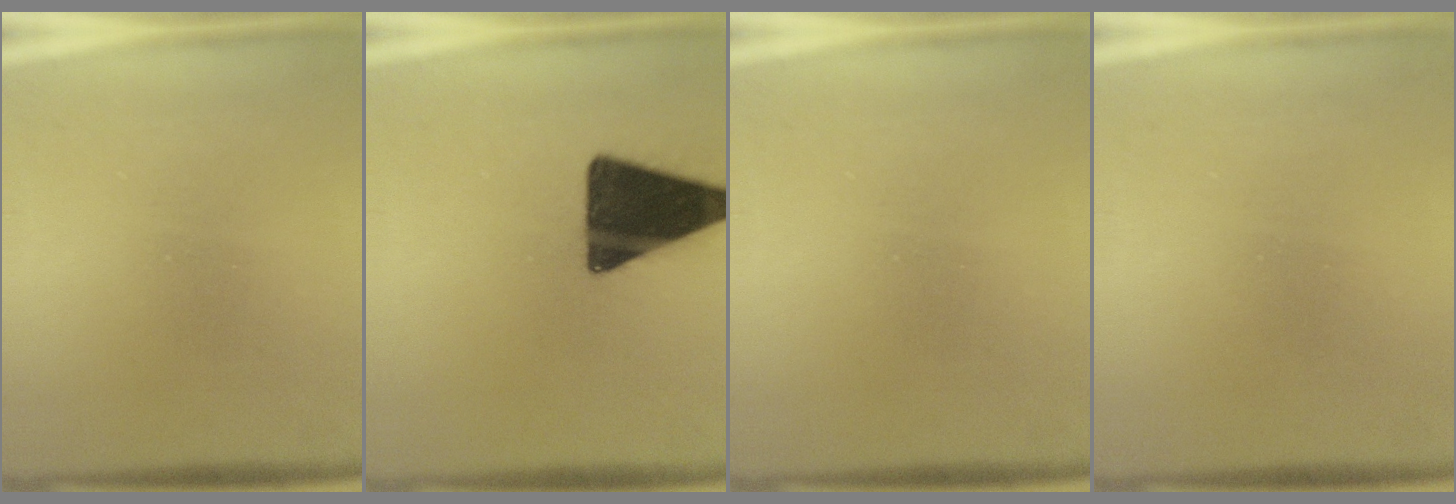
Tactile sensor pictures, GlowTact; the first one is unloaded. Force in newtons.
{"total": 16.7}
{"total": 0.0}
{"total": 1.9}